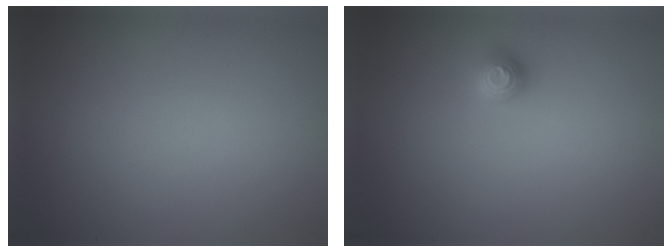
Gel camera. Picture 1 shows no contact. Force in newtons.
{"total": 1.1, "press": 1.0, "slide": 0.4}